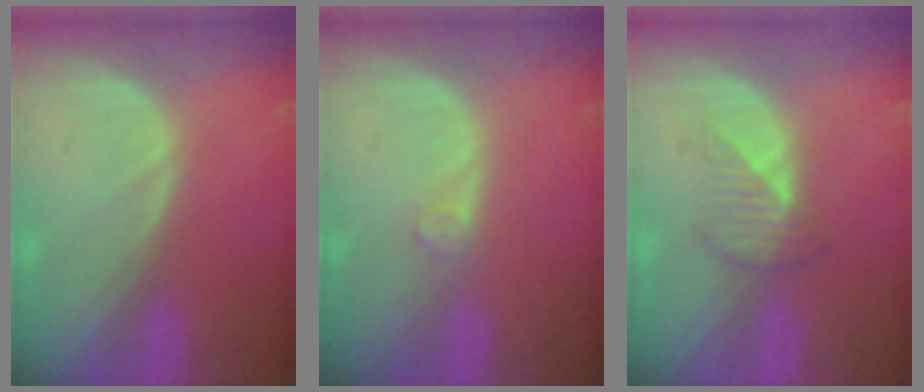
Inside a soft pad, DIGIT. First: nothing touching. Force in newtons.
{"total": 1.2, "press": 1.2, "slide": 0.3}
{"total": 3.5, "press": 3.2, "slide": 1.4}